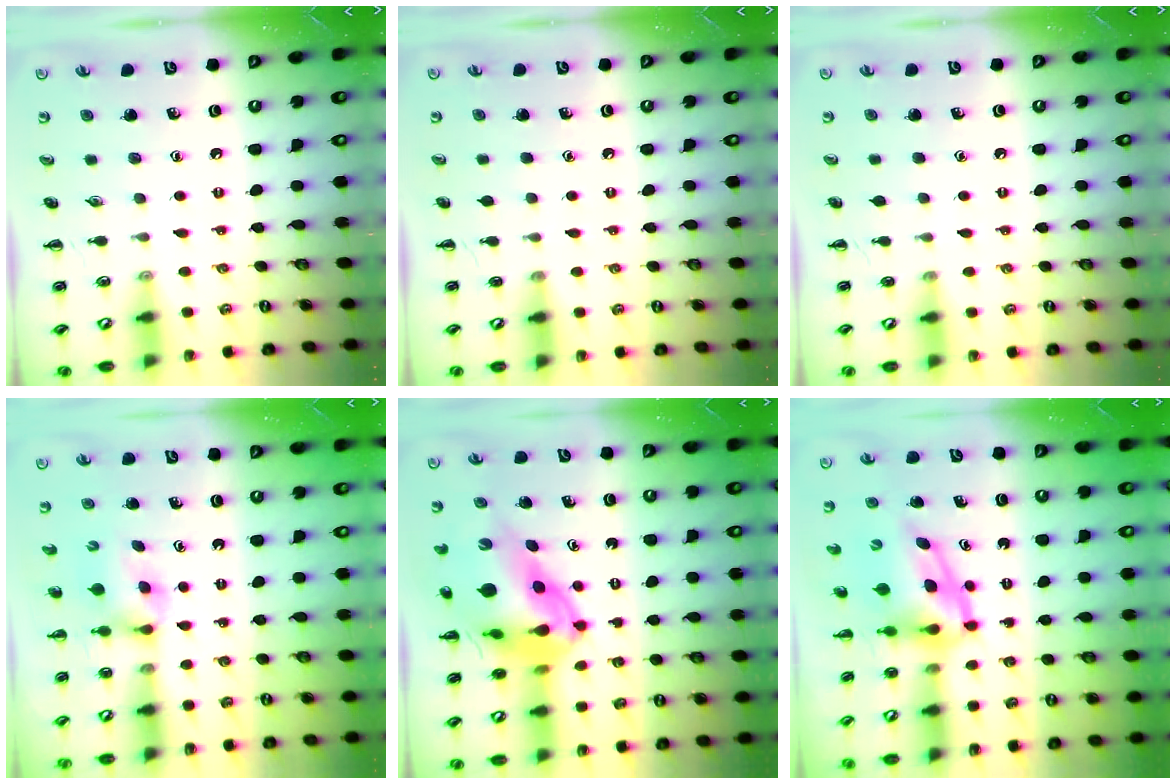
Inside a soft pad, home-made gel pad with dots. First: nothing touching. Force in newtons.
{"total": 0.0}
{"total": 0.0}
{"total": 2.5, "press": 2.2, "slide": 1.2}
{"total": 12.3, "press": 11.7, "slide": 3.7}
{"total": 5.7, "press": 5.7, "slide": 0.9}